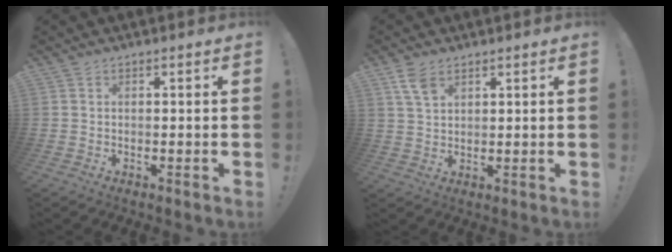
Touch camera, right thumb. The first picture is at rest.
{"total": 5.4, "force": [3.2, 2.8, 3.2], "torque": [-0.056, -0.012, 0.061]}